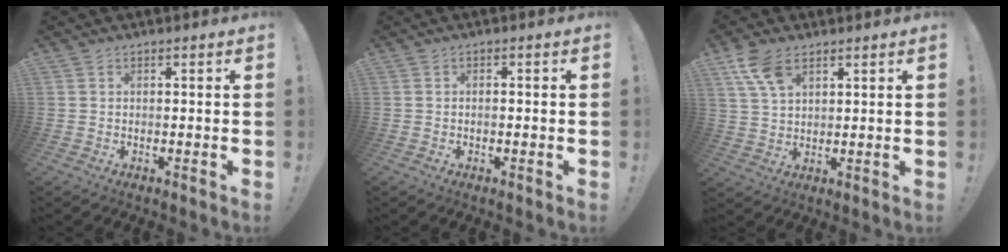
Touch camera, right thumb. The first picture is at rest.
{"total": 1.2, "force": [-0.7, 0.1, 0.9], "torque": [-0.023, 0.004, -0.011]}
{"total": 8.3, "force": [4.8, 4.4, 5.2], "torque": [-0.091, -0.015, 0.095]}